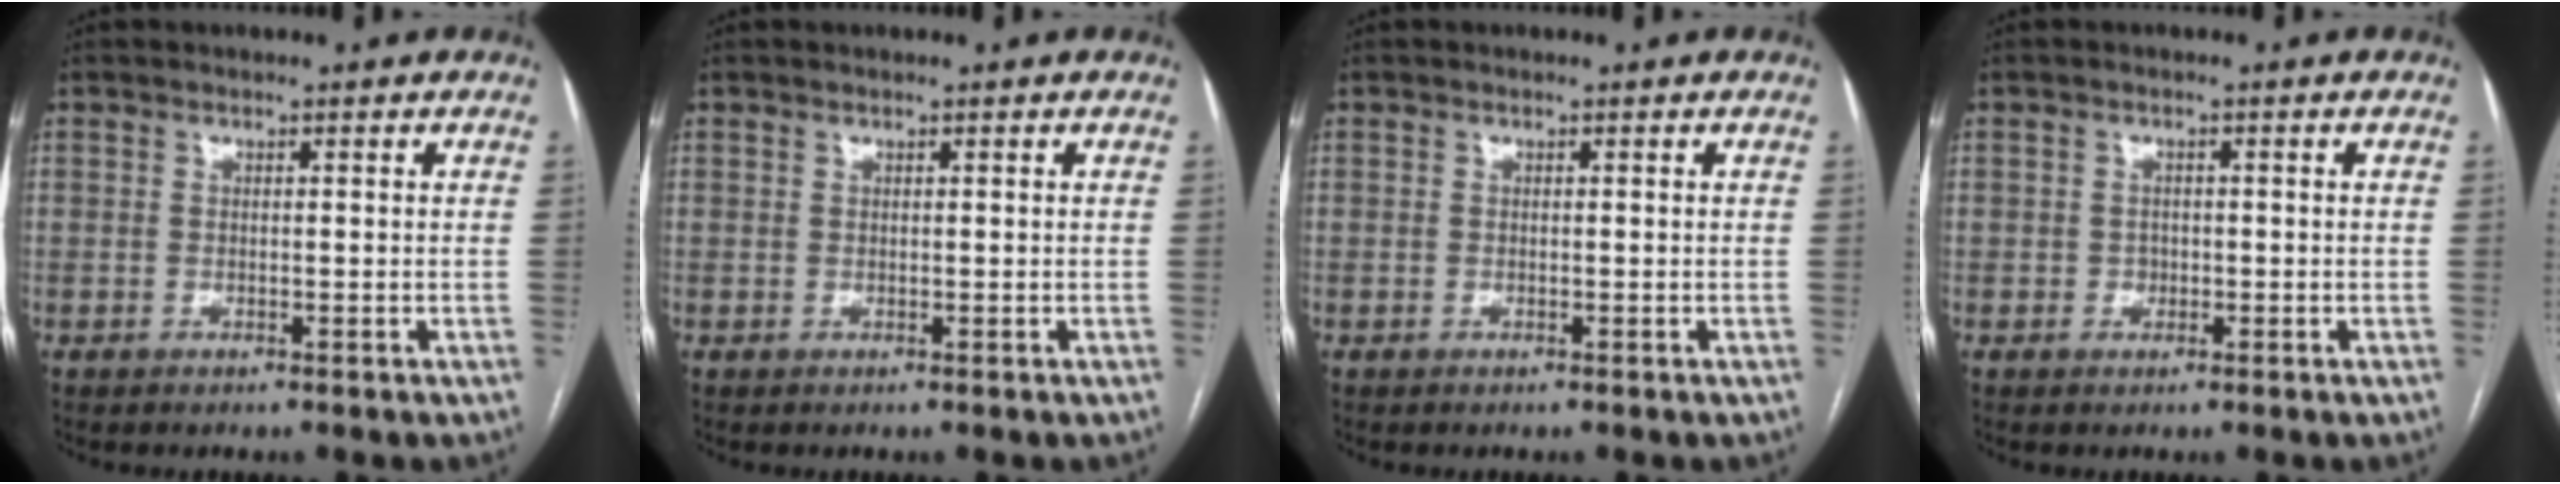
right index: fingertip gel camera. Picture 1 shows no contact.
{"total": 0.0}
{"total": 0.0}
{"total": 1.2, "force": [-0.4, 1.0, 0.4], "torque": [-0.006, 0.004, -0.004]}